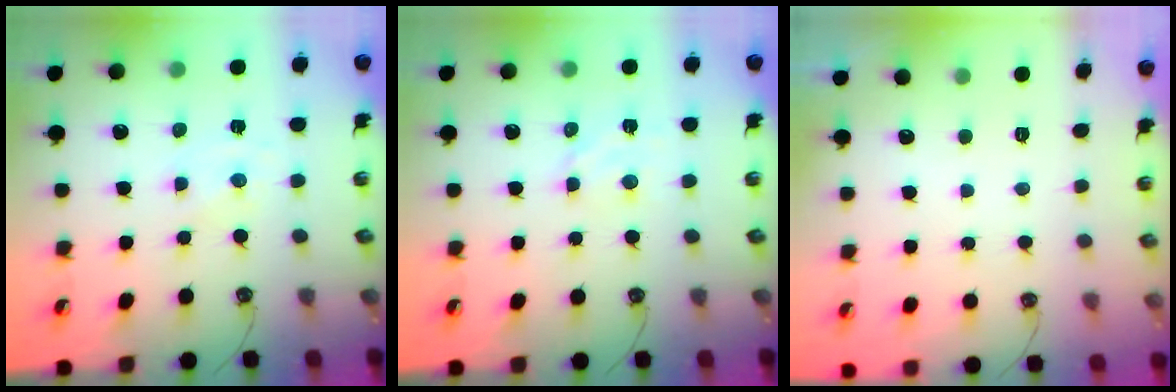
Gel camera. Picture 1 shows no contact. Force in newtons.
{"total": 3.2, "press": 3.2, "slide": 0.3}
{"total": 0.0}